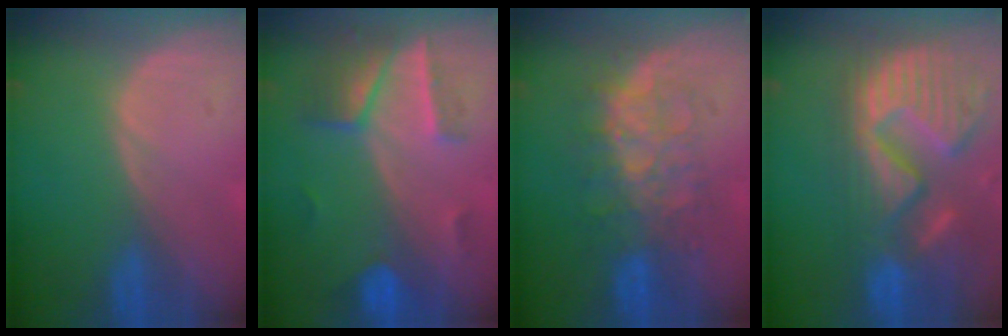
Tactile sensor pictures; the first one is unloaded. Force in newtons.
{"total": 7.2, "press": 6.4, "slide": 3.4}
{"total": 8.2, "press": 8.0, "slide": 1.5}
{"total": 14.6, "press": 12.1, "slide": 8.1}